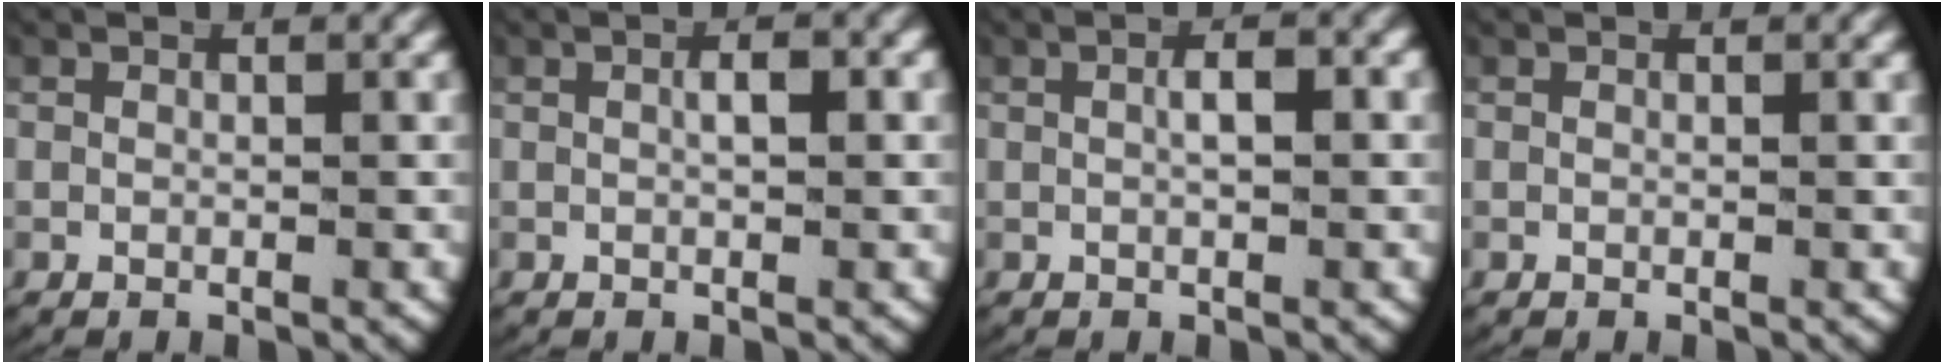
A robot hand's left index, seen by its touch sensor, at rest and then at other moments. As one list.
[{"total": 1.6, "force": [0.1, 0.5, 1.5], "torque": [-0.018, 0.002, 0.003]}, {"total": 1.9, "force": [0.1, 0.6, 1.8], "torque": [-0.024, 0.004, 0.000]}, {"total": 0.0}]